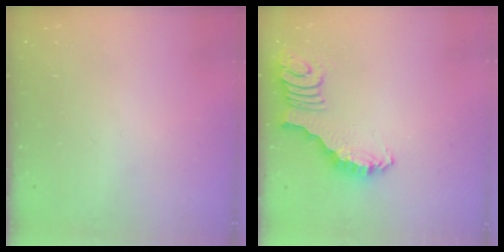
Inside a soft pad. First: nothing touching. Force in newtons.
{"total": 2.7, "press": 2.7, "slide": 0.5}